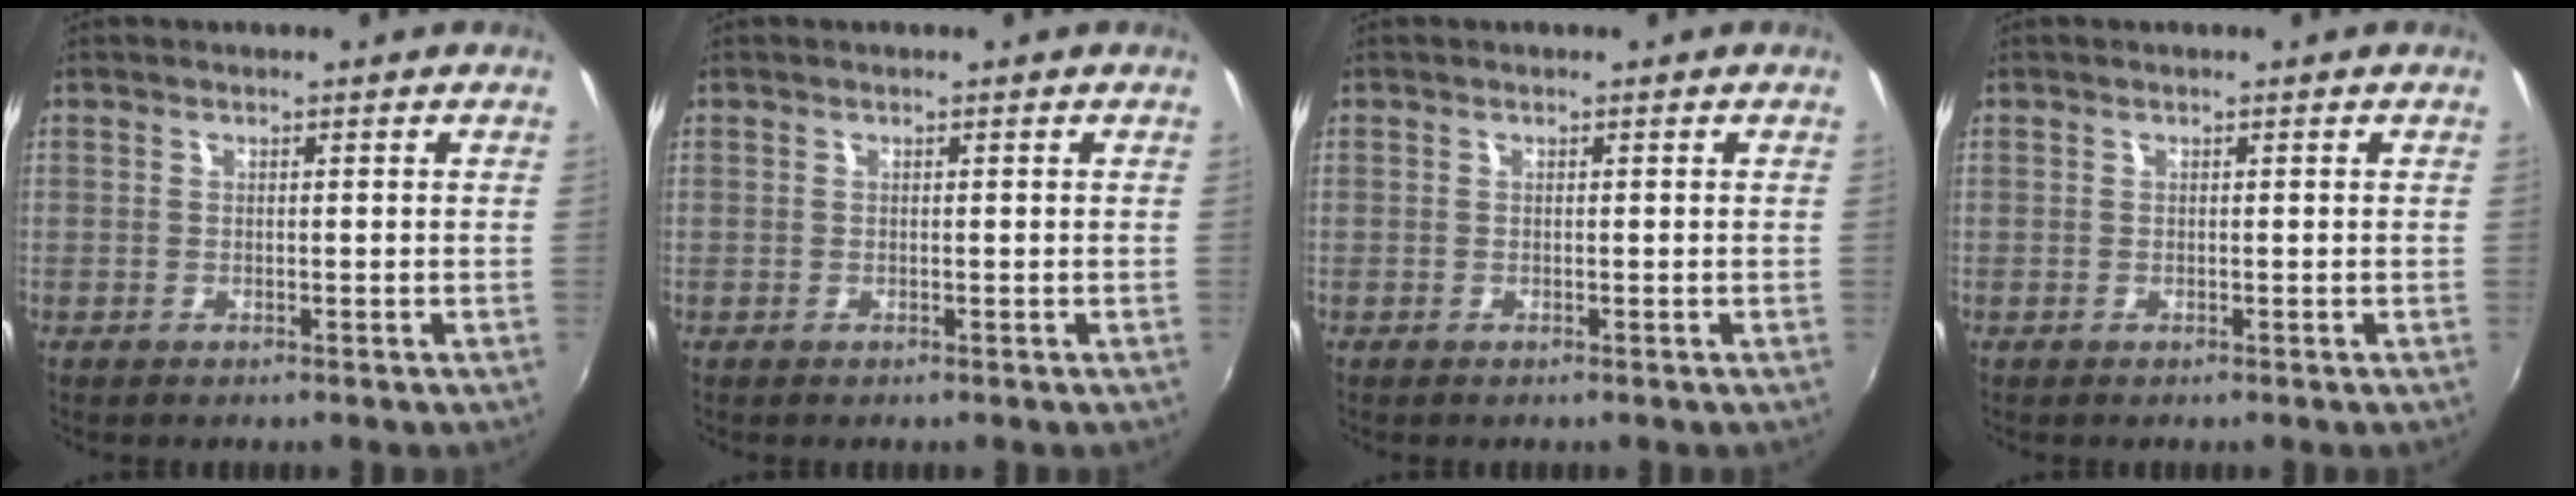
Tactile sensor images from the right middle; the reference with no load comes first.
{"total": 0.0}
{"total": 0.0}
{"total": 0.0}